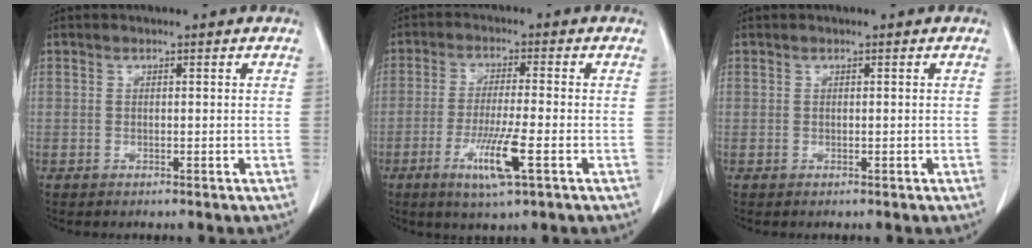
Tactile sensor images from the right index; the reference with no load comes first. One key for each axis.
{"total": 7.8, "fx": -3.2, "fy": 0.1, "fz": 7.1, "tx": -0.135, "ty": -0.019, "tz": -0.056}
{"total": 0.0}